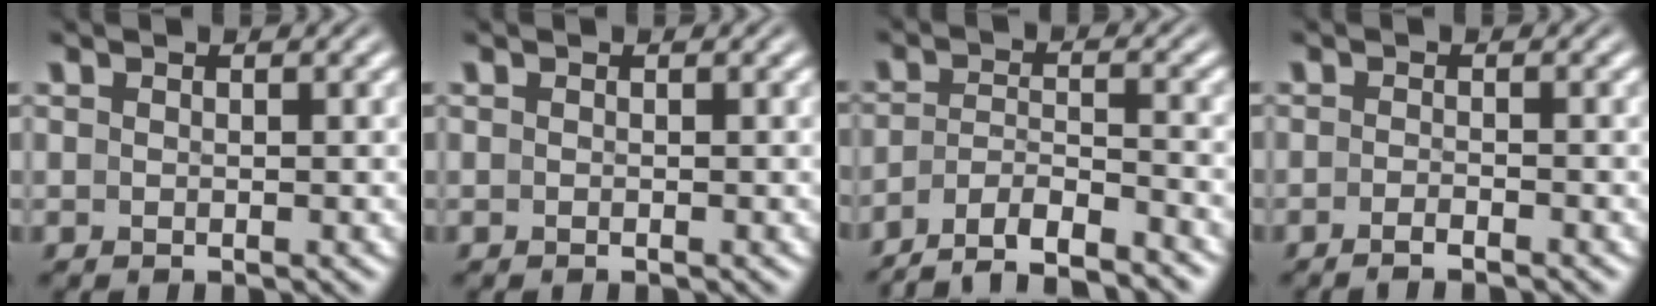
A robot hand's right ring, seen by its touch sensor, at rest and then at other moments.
{"total": 0.0}
{"total": 7.3, "force": [-5.9, 3.3, 2.8], "torque": [-0.050, -0.025, -0.091]}
{"total": 1.8, "force": [-1.7, -0.2, 0.5], "torque": [-0.013, 0.001, -0.032]}